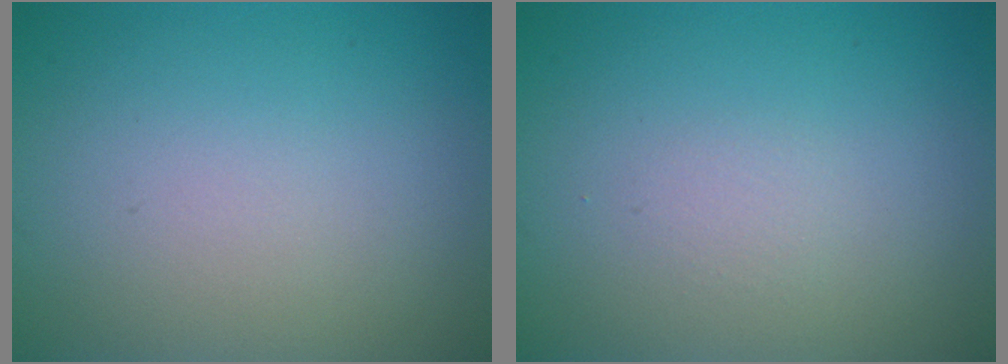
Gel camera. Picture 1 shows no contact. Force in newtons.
{"total": 0.0}